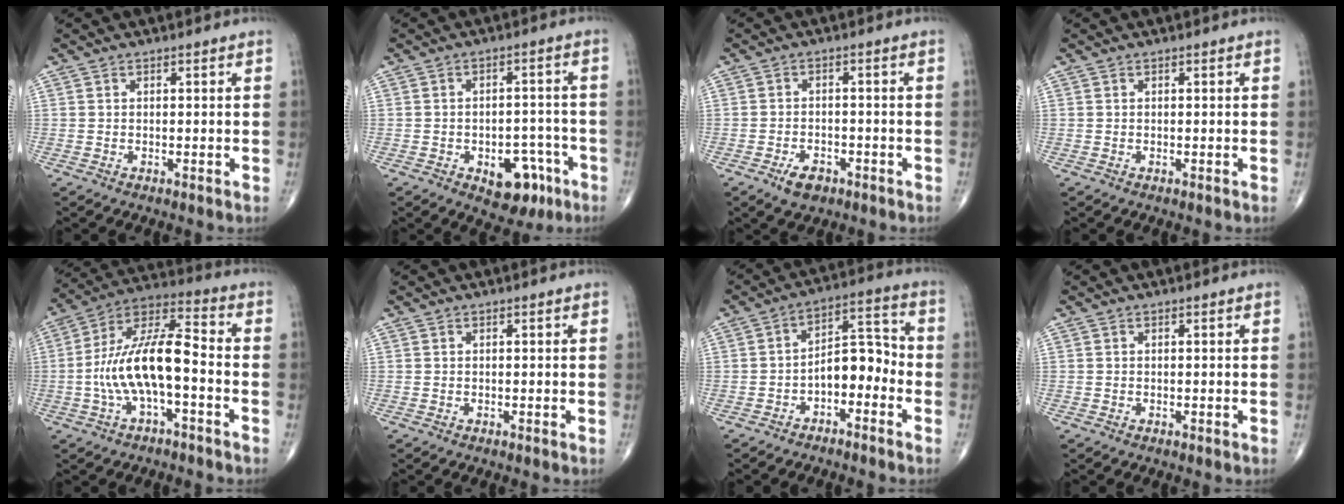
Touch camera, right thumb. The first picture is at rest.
{"total": 9.5, "force": [-4.5, 5.6, 6.2], "torque": [-0.048, 0.034, -0.052]}
{"total": 4.4, "force": [-2.5, 2.5, 2.5], "torque": [-0.037, 0.008, -0.039]}
{"total": 0.0}
{"total": 14.9, "force": [-3.1, 5.5, 13.5], "torque": [-0.264, 0.053, -0.061]}
{"total": 0.0}
{"total": 8.6, "force": [-3.2, 4.9, 6.3], "torque": [-0.073, 0.050, -0.059]}
{"total": 0.0}